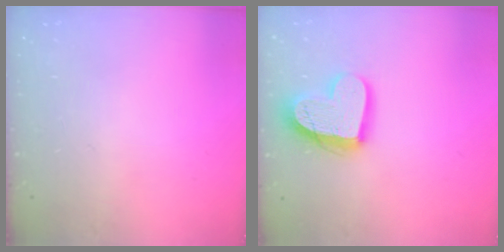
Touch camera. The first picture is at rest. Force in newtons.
{"total": 15.9, "press": 15.8, "slide": 1.4}